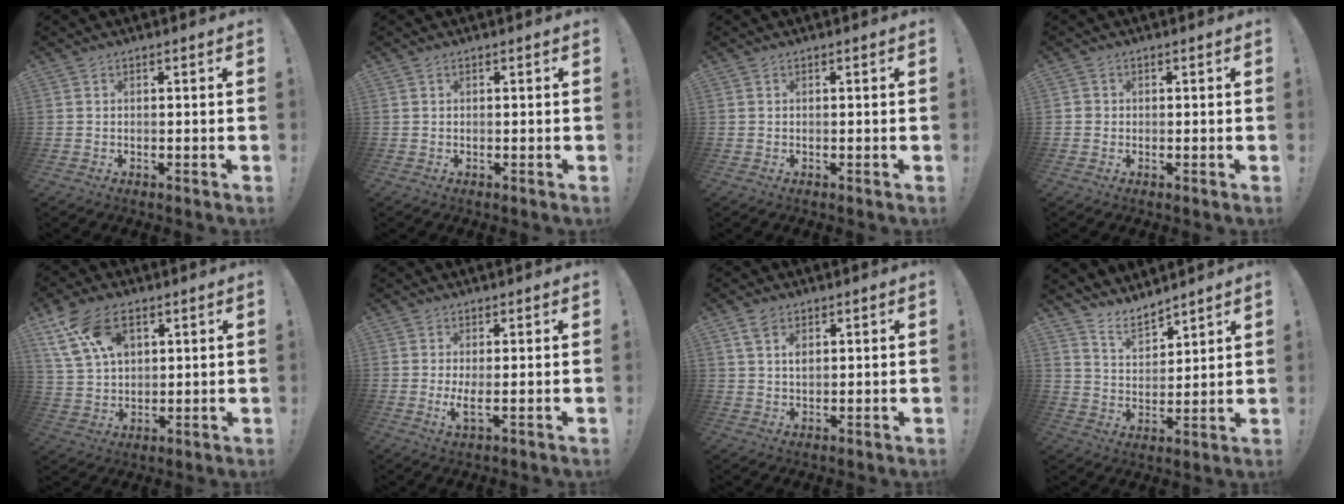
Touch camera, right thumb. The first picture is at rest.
{"total": 0.0}
{"total": 0.0}
{"total": 1.4, "force": [-0.1, 1.3, 0.3], "torque": [-0.009, 0.006, -0.002]}
{"total": 14.1, "force": [7.2, 8.8, 8.4], "torque": [-0.164, -0.021, 0.143]}
{"total": 3.7, "force": [0.8, 0.1, 3.6], "torque": [-0.052, -0.021, 0.015]}
{"total": 3.8, "force": [2.0, 2.3, 2.2], "torque": [-0.027, -0.009, 0.034]}
{"total": 8.3, "force": [7.3, 3.3, 2.1], "torque": [-0.056, -0.051, 0.143]}